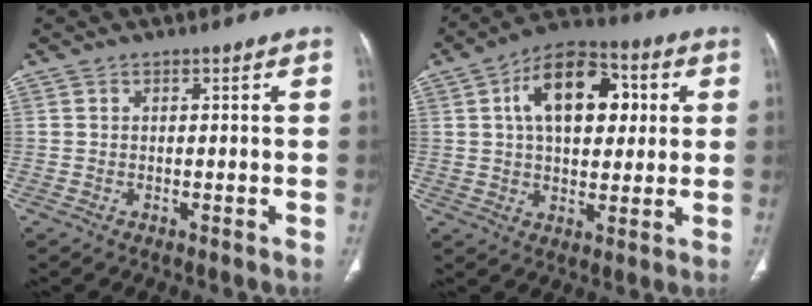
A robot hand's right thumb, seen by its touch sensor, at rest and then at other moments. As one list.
[{"total": 16.6, "force": [4.1, 9.7, 12.8], "torque": [-0.171, 0.013, 0.062]}]